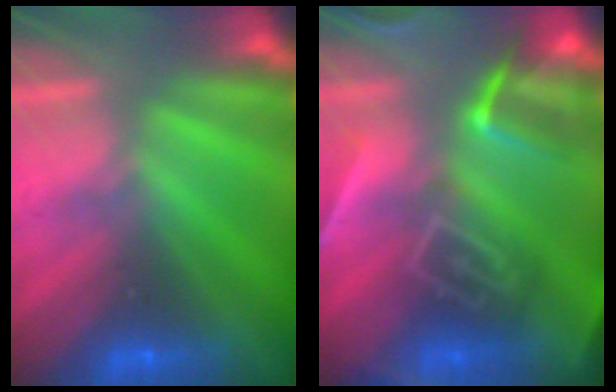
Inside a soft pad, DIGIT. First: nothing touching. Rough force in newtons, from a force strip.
{"total": 9.3}